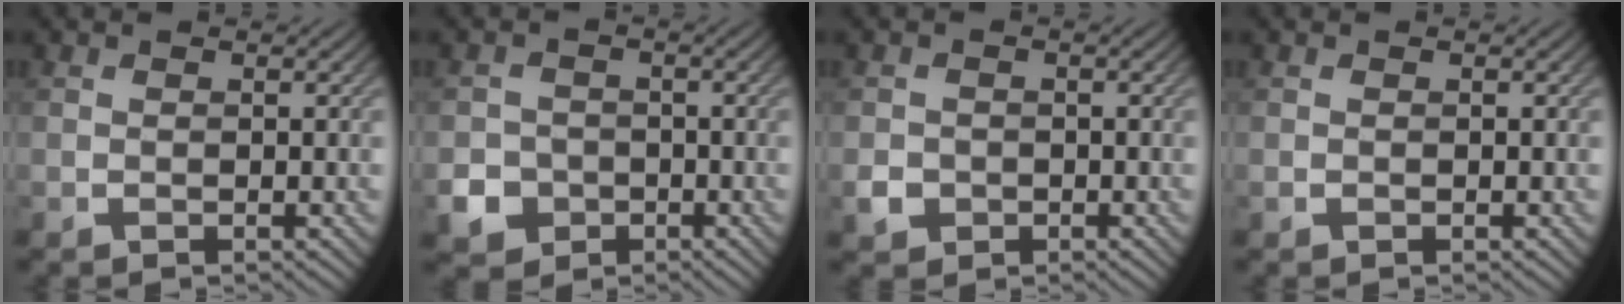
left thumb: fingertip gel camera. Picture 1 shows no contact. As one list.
[{"total": 5.2, "force": [-2.5, 4.4, 1.3], "torque": [-0.023, -0.012, -0.056]}, {"total": 2.1, "force": [-0.8, 1.9, 0.7], "torque": [-0.013, -0.005, -0.018]}, {"total": 0.0}]